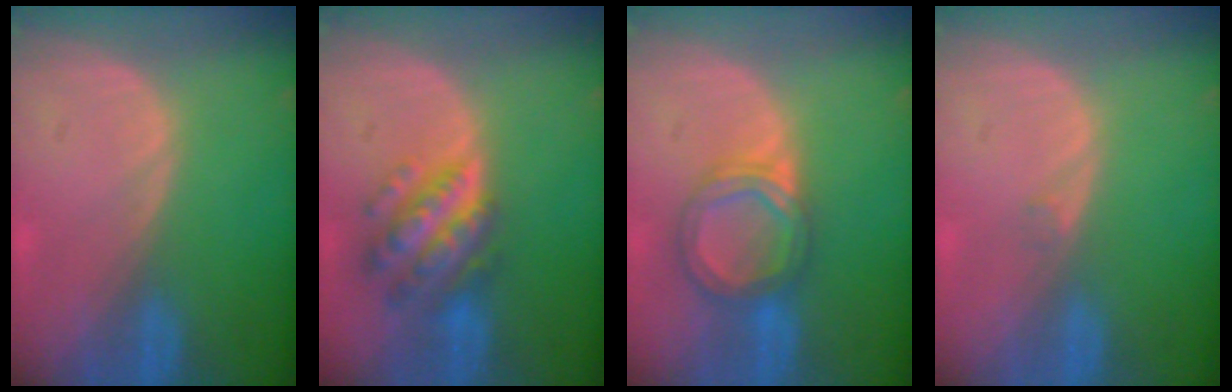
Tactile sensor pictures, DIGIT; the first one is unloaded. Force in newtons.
{"total": 7.7, "press": 7.7, "slide": 0.4}
{"total": 6.3, "press": 5.8, "slide": 2.3}
{"total": 0.5, "press": 0.5, "slide": 0.1}